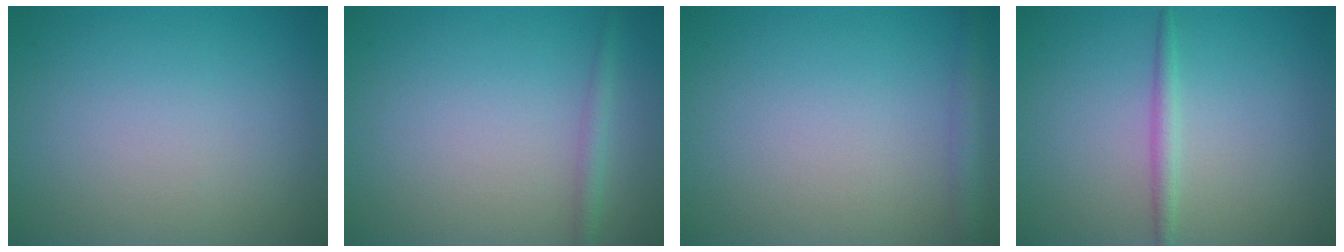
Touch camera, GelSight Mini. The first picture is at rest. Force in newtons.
{"total": 1.3, "press": 1.3, "slide": 0.0}
{"total": 1.8, "press": 1.8, "slide": 0.1}
{"total": 1.5, "press": 1.5, "slide": 0.1}